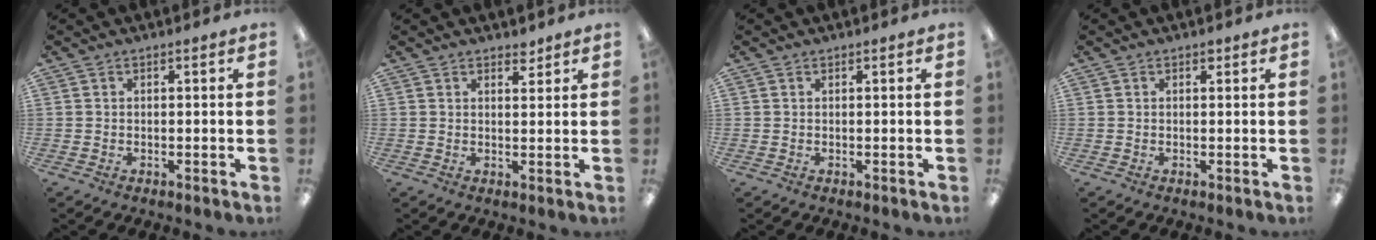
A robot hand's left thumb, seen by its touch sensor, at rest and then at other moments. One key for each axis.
{"total": 2.6, "fx": 2.3, "fy": 1.0, "fz": 0.7, "tx": 0.007, "ty": -0.017, "tz": 0.037}
{"total": 0.0}
{"total": 0.6, "fx": 0.4, "fy": 0.4, "fz": 0.2, "tx": -0.004, "ty": 0.002, "tz": 0.007}